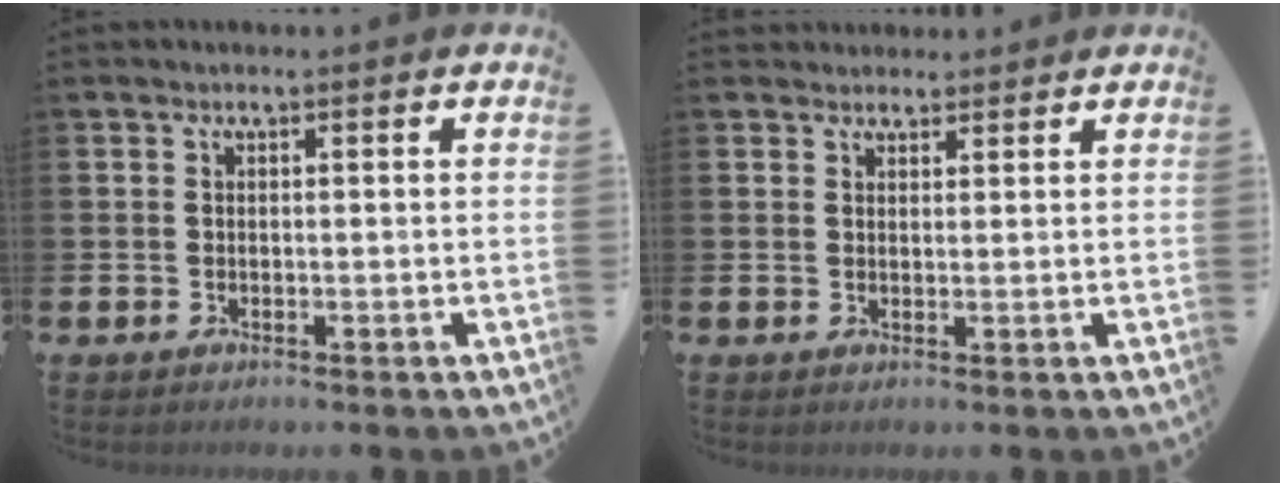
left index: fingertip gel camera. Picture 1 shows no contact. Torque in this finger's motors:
{"motor_torque": [-0.36, -0.94, 0.16, 0.01]}